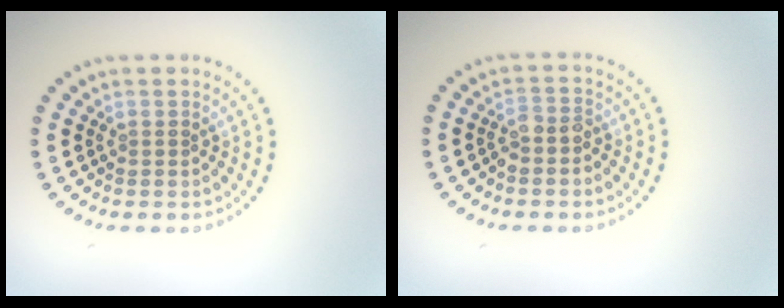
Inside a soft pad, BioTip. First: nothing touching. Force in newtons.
{"total": 1.8, "press": 1.6, "slide": 0.9}